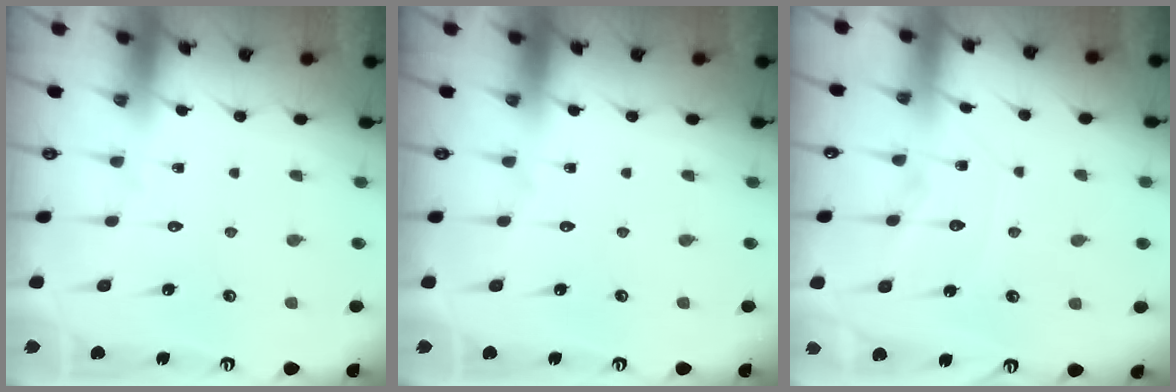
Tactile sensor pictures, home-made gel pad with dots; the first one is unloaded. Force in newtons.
{"total": 0.0}
{"total": 7.8, "press": 7.7, "slide": 0.6}